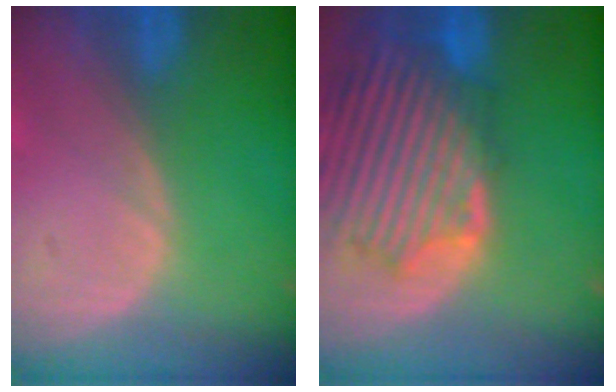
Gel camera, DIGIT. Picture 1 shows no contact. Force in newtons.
{"total": 13.4, "press": 11.6, "slide": 6.6}